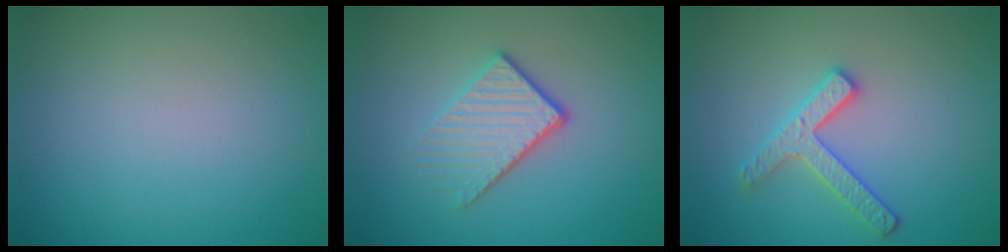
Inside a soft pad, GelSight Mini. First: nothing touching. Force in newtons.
{"total": 3.9, "press": 2.8, "slide": 2.8}
{"total": 2.6, "press": 2.6, "slide": 0.4}